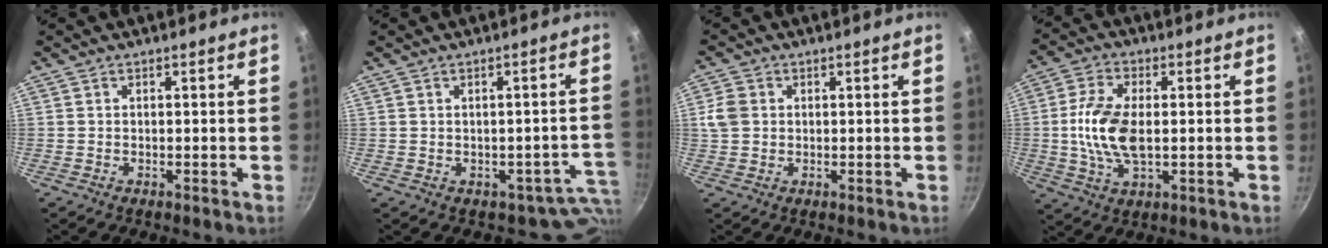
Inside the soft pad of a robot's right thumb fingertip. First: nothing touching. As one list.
[{"total": 6.5, "force": [-1.9, 5.3, 3.3], "torque": [0.017, 0.028, -0.011]}, {"total": 4.2, "force": [0.6, 3.5, 2.2], "torque": [-0.035, 0.002, 0.010]}, {"total": 11.0, "force": [-0.2, 5.8, 9.3], "torque": [-0.185, 0.007, -0.007]}]